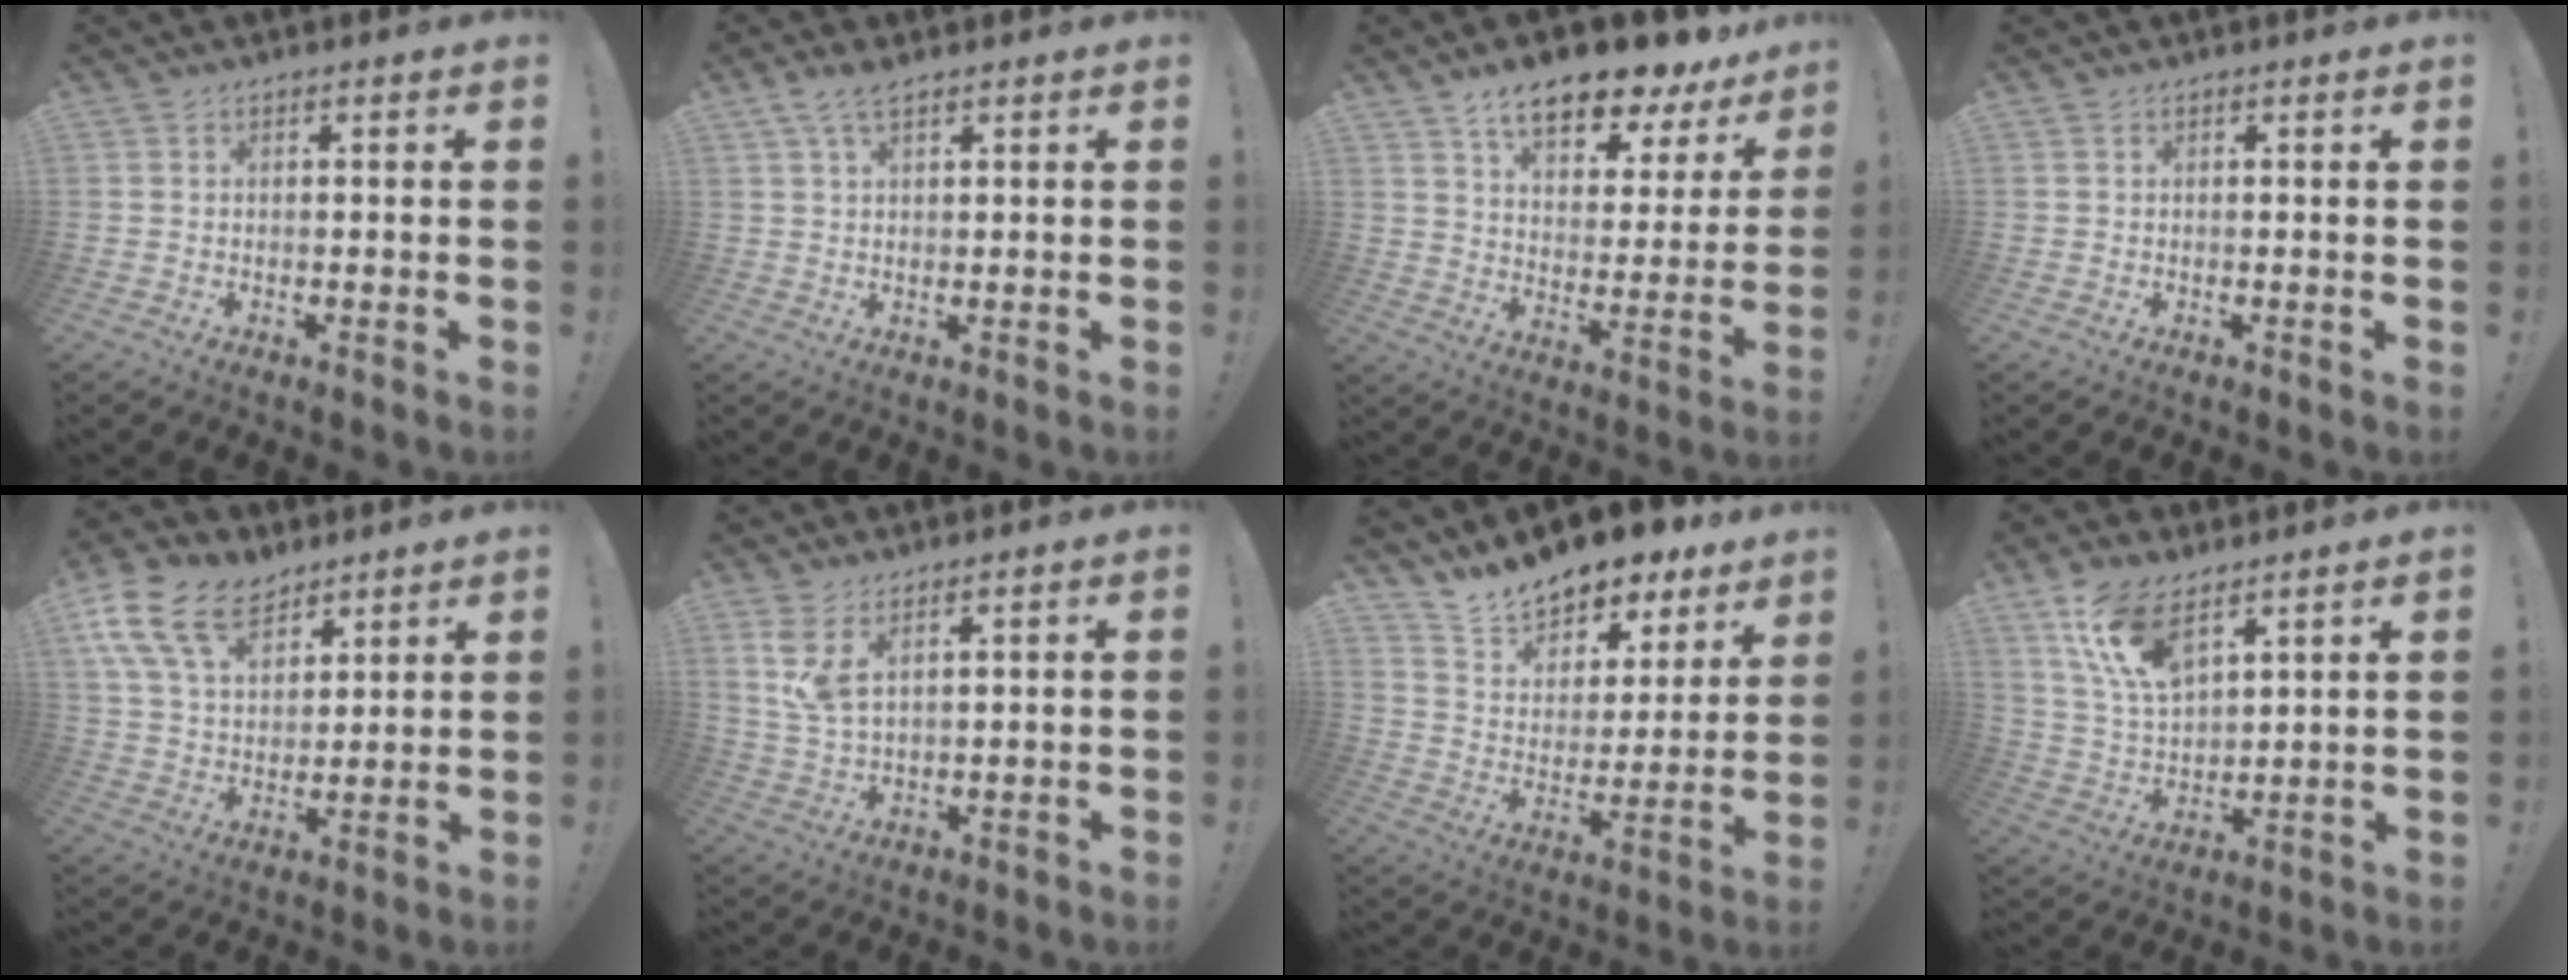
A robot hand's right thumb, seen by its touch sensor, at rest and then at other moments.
{"total": 4.5, "force": [2.7, 1.6, 3.2], "torque": [-0.064, -0.003, 0.051]}
{"total": 13.8, "force": [10.7, 4.7, 7.4], "torque": [-0.125, -0.081, 0.181]}
{"total": 0.0}
{"total": 15.8, "force": [9.6, 9.6, 8.1], "torque": [-0.161, -0.042, 0.185]}
{"total": 6.1, "force": [3.6, 1.9, 4.6], "torque": [-0.084, -0.019, 0.067]}
{"total": 13.2, "force": [12.2, 4.1, 2.8], "torque": [-0.071, -0.101, 0.220]}
{"total": 12.6, "force": [8.5, 5.4, 7.7], "torque": [-0.162, -0.037, 0.158]}